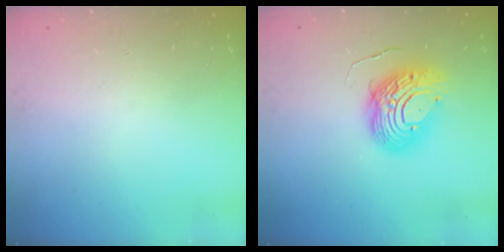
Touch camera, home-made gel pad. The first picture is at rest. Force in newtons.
{"total": 12.3, "press": 12.3, "slide": 1.1}